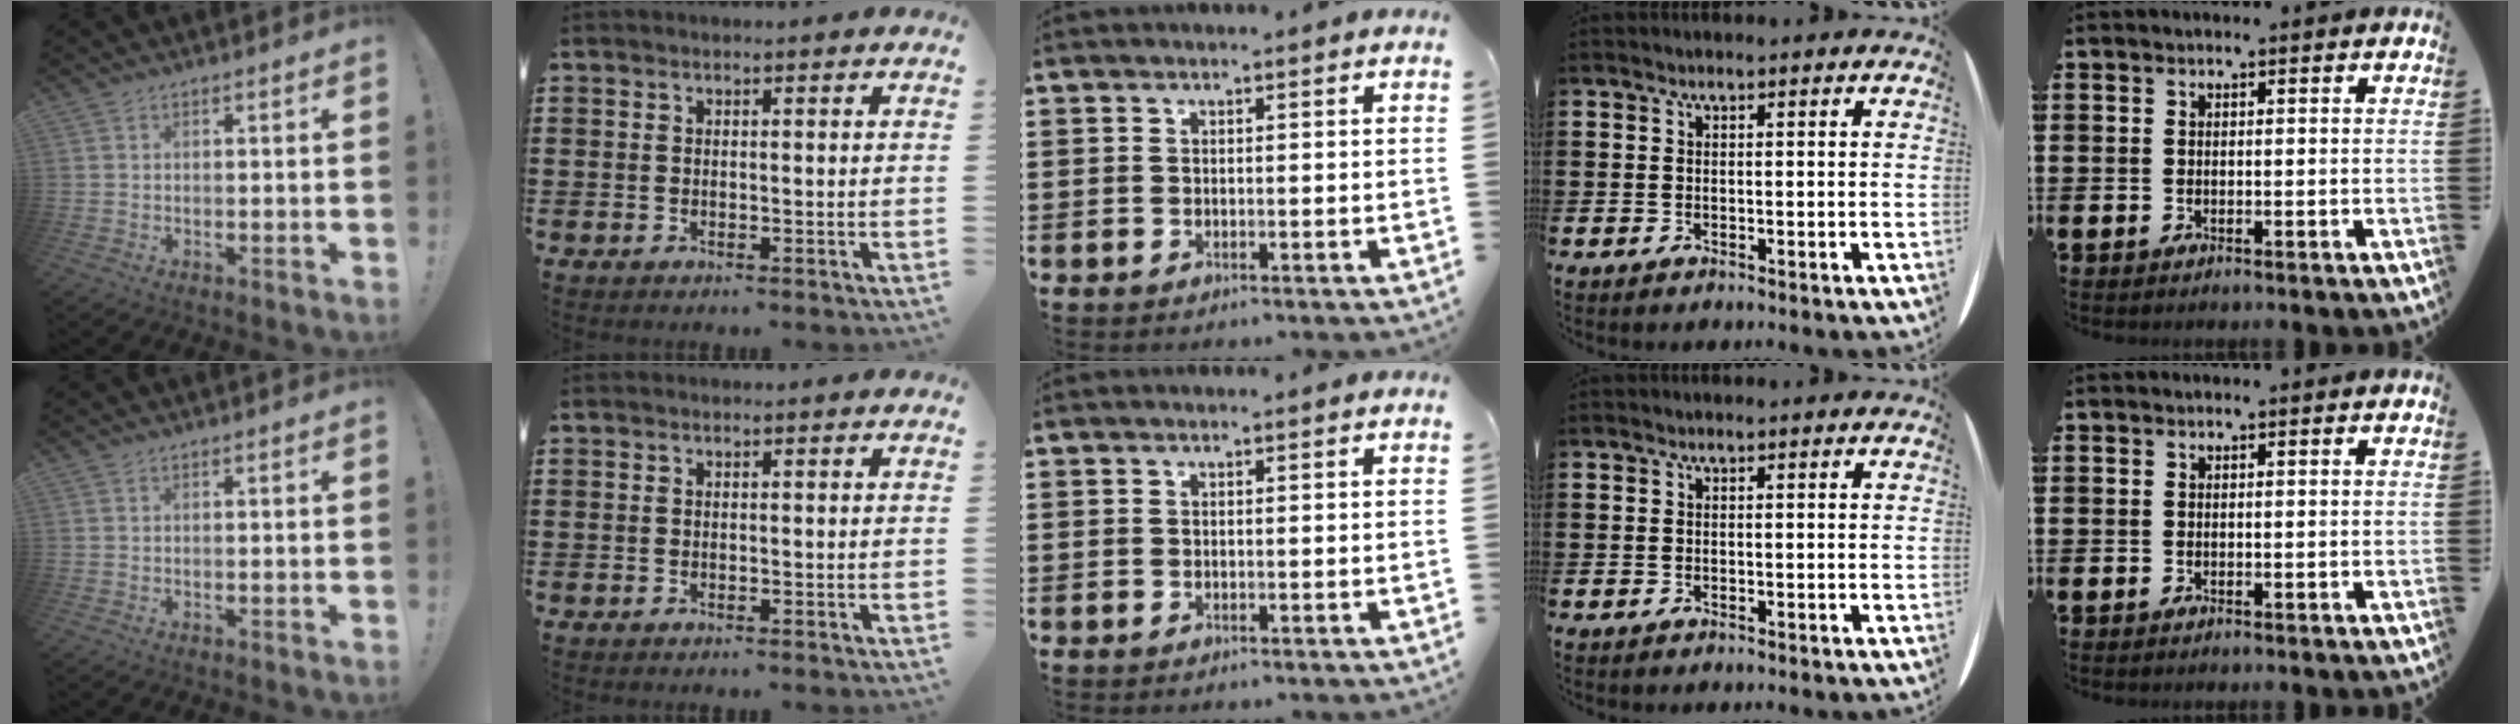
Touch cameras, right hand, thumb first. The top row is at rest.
{}